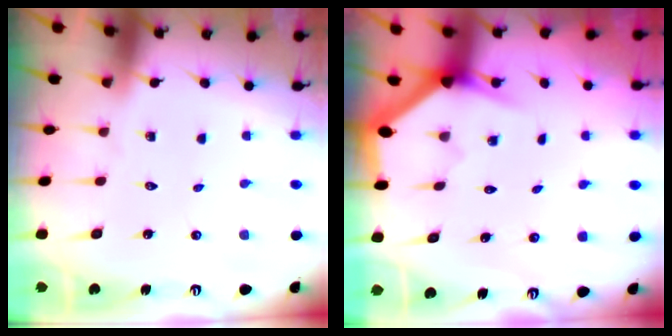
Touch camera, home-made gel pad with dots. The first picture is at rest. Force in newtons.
{"total": 3.1, "press": 3.1, "slide": 0.2}